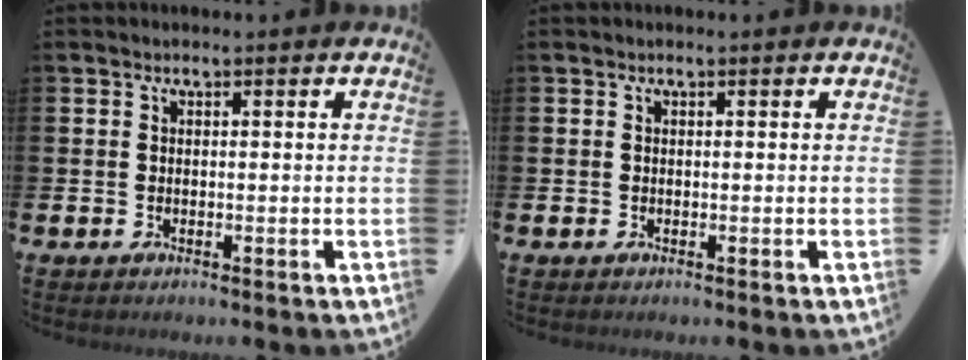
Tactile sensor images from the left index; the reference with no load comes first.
{"total": 0.0}